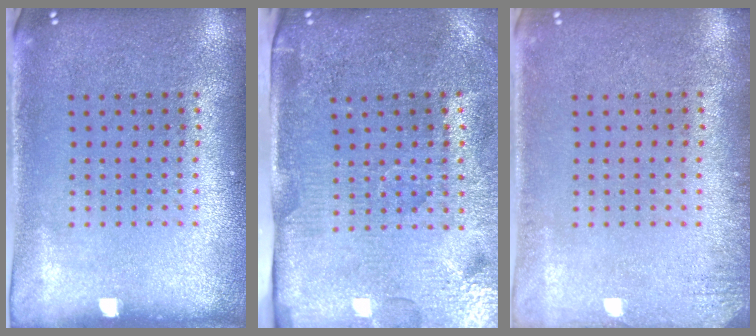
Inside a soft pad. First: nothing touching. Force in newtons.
{"total": 4.3, "press": 3.7, "slide": 2.2}
{"total": 1.4, "press": 1.4, "slide": 0.2}